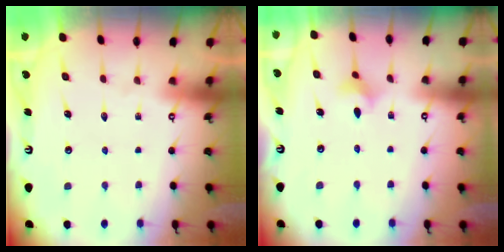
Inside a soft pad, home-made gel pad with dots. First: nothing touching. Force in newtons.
{"total": 3.1, "press": 3.1, "slide": 0.4}